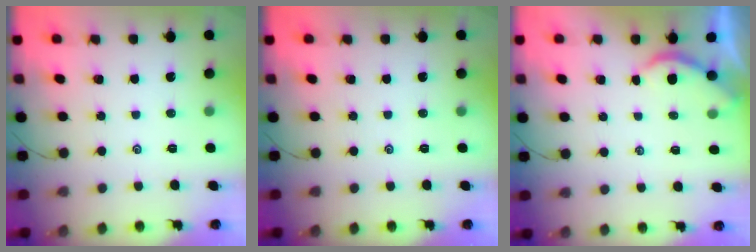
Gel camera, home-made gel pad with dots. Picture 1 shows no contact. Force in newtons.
{"total": 0.0}
{"total": 2.0, "press": 2.0, "slide": 0.1}